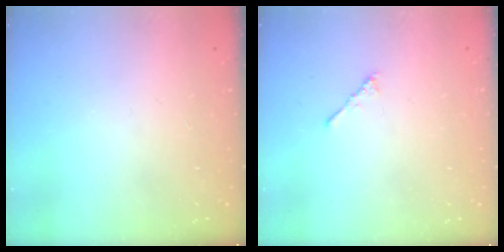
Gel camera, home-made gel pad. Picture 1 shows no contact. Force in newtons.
{"total": 2.3, "press": 2.2, "slide": 0.6}